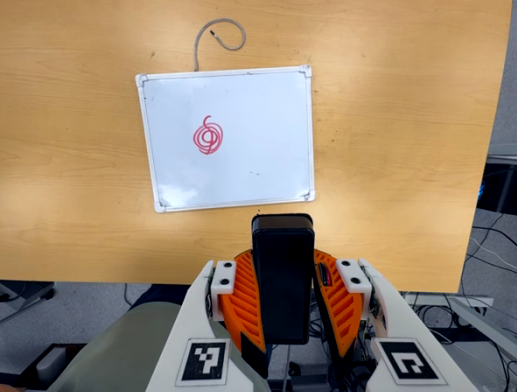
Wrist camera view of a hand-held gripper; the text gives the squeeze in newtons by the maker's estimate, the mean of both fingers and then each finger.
{"total": 11.9, "left": 9.3, "right": 14.5}